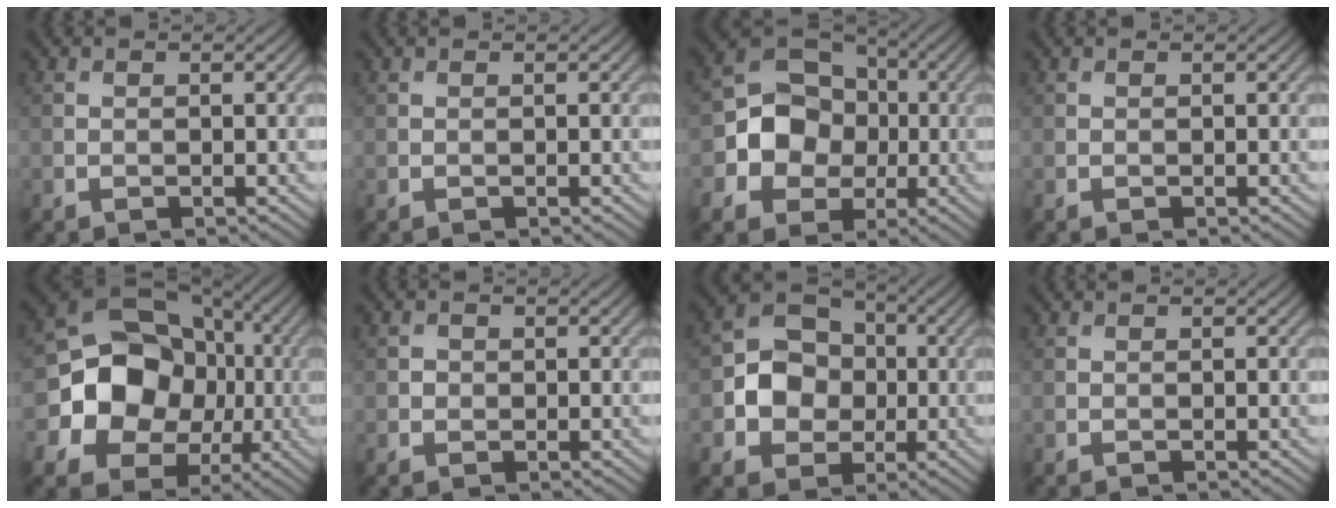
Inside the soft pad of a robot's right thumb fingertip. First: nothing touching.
{"total": 0.0}
{"total": 8.2, "force": [-1.1, 7.1, 4.1], "torque": [-0.065, 0.006, -0.040]}
{"total": 0.0}
{"total": 15.3, "force": [-1.4, 13.3, 7.6], "torque": [-0.146, -0.017, -0.042]}
{"total": 0.8, "force": [0.0, 0.8, 0.2], "torque": [-0.001, -0.003, -0.004]}
{"total": 7.1, "force": [-0.8, 6.1, 3.6], "torque": [-0.063, 0.009, -0.030]}
{"total": 0.0}